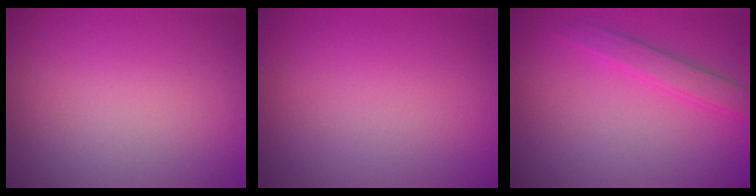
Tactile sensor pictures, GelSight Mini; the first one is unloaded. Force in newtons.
{"total": 0.0}
{"total": 2.1, "press": 2.1, "slide": 0.1}